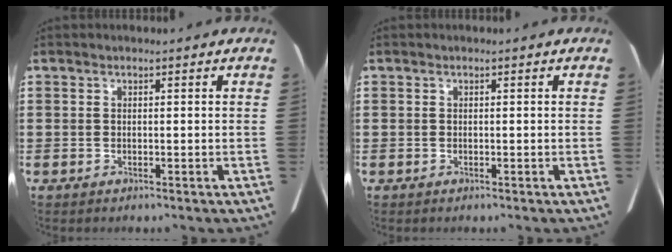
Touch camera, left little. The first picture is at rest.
{"total": 0.0}